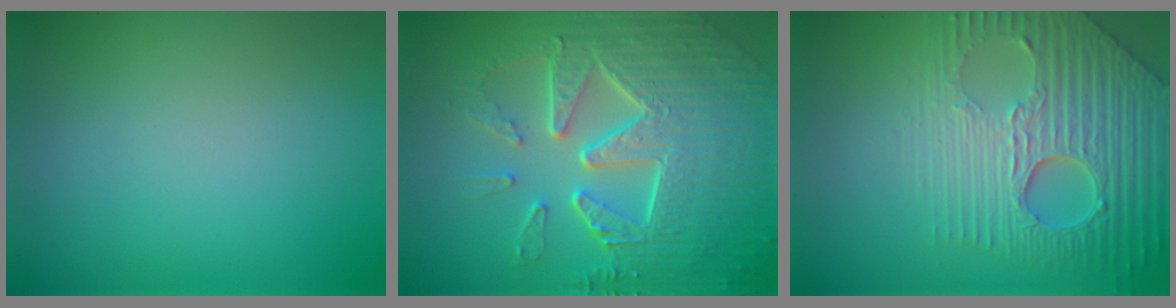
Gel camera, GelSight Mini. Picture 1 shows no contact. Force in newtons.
{"total": 9.8, "press": 6.6, "slide": 7.2}
{"total": 8.7, "press": 6.1, "slide": 6.2}